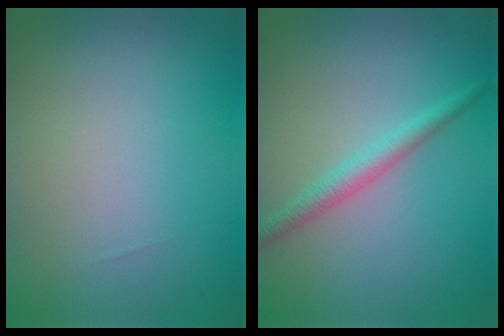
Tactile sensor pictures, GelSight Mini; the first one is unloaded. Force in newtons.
{"total": 2.2, "press": 2.2, "slide": 0.0}